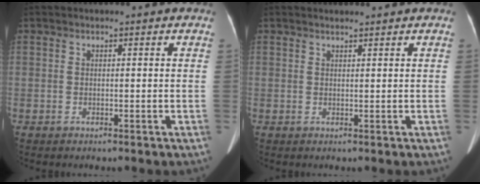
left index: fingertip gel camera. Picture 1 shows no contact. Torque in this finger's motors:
{"motor_torque": [-0.04, 0.17, -0.06, -0.01]}